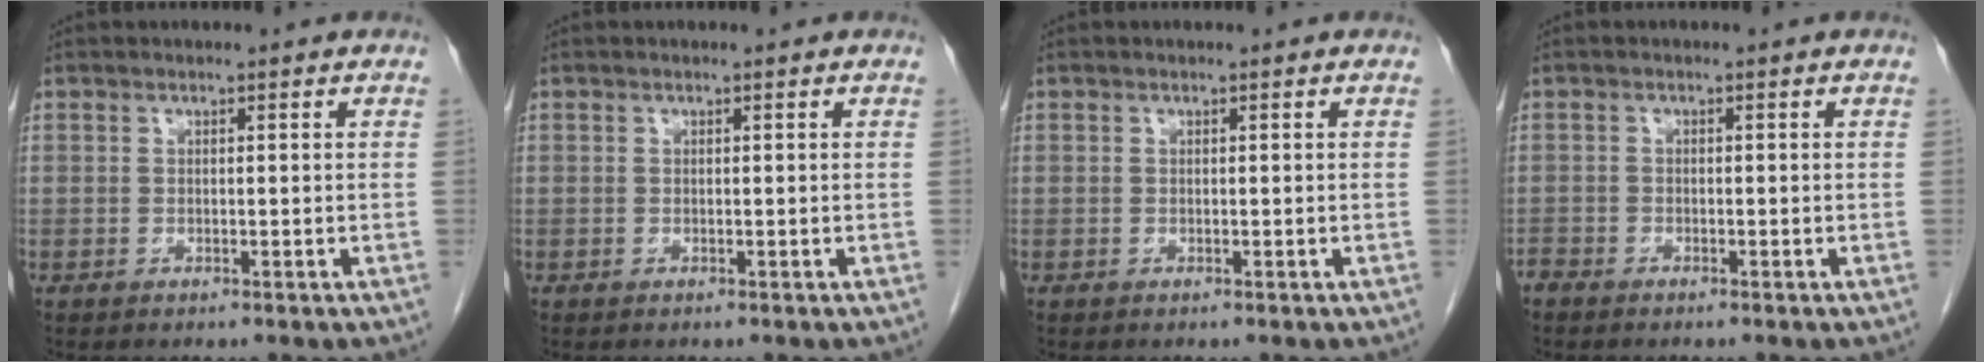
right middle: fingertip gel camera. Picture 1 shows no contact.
{"total": 0.0}
{"total": 0.0}
{"total": 1.2, "force": [-1.2, 0.3, 0.2], "torque": [-0.006, -0.002, -0.024]}